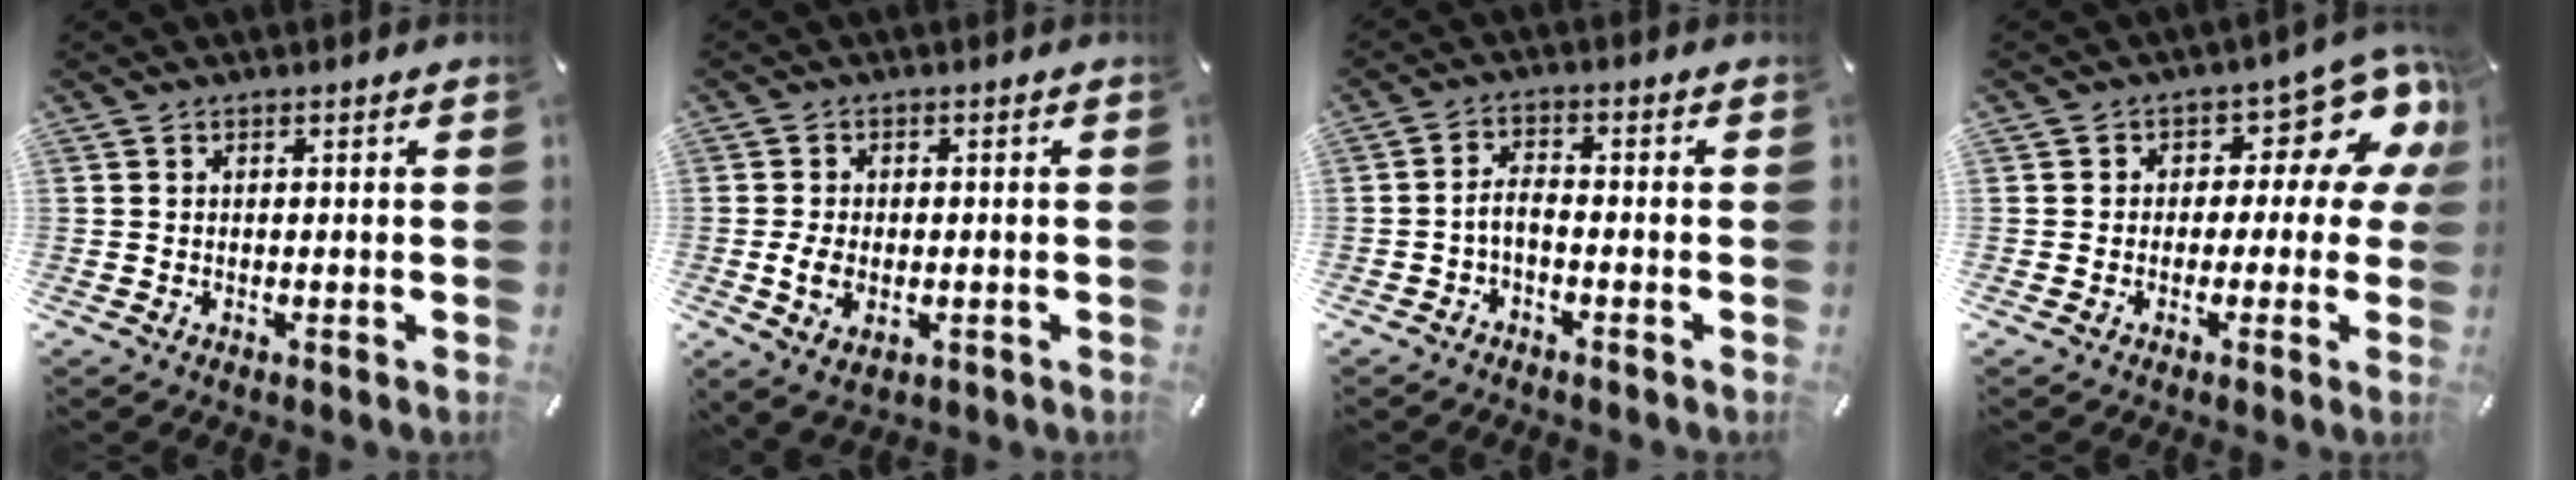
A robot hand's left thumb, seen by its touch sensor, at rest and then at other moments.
{"total": 5.4, "force": [-1.2, 3.6, 3.8], "torque": [-0.078, 0.000, -0.026]}
{"total": 3.7, "force": [-1.9, 1.5, 2.8], "torque": [-0.062, 0.009, -0.040]}
{"total": 10.9, "force": [4.1, 6.6, 7.6], "torque": [-0.087, -0.034, 0.066]}